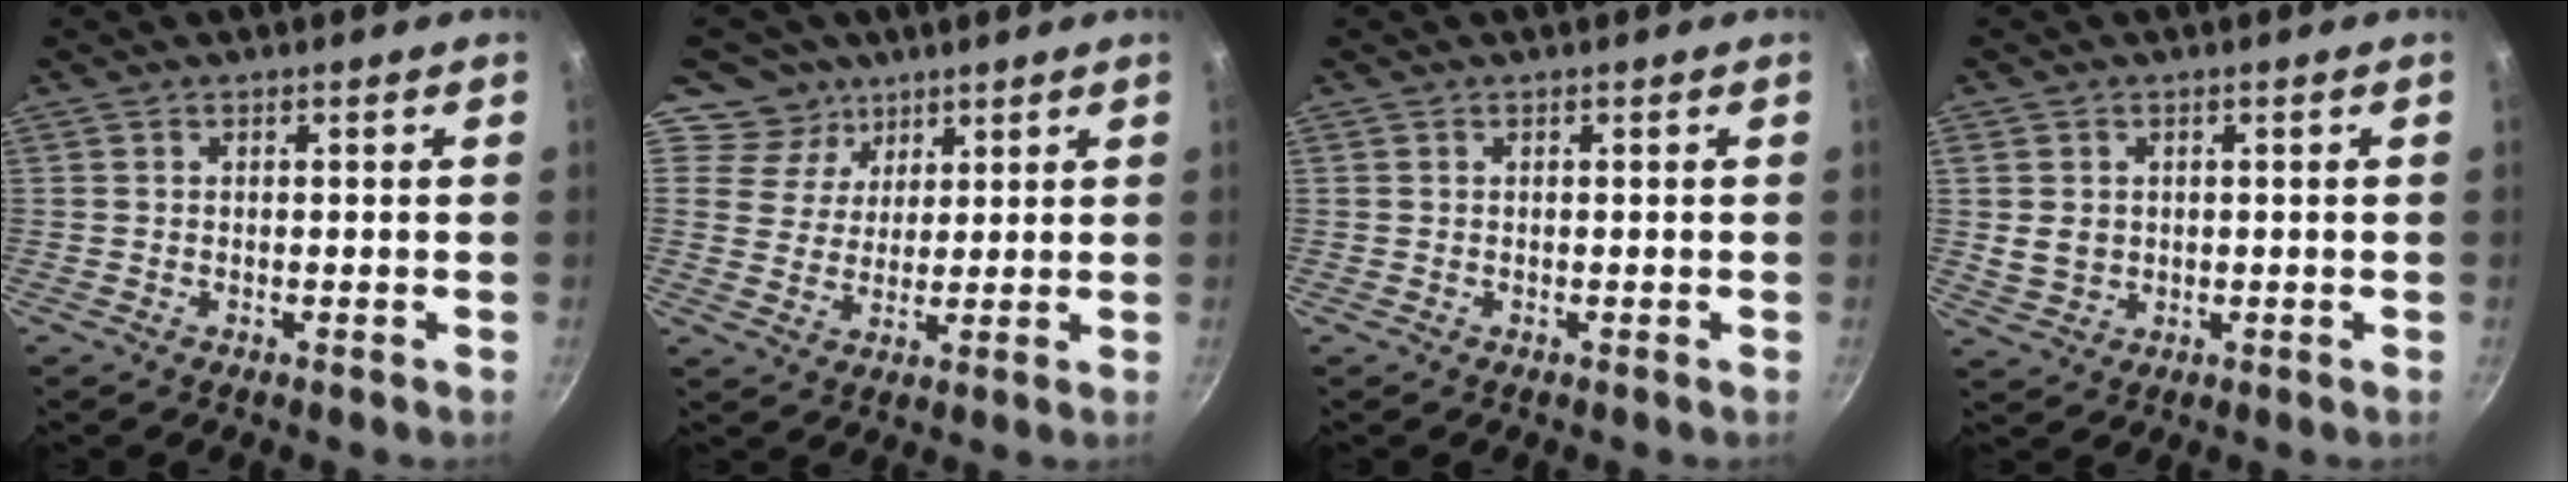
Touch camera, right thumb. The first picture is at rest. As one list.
[{"total": 6.5, "force": [4.1, 5.0, 0.4], "torque": [0.033, -0.026, 0.064]}, {"total": 0.0}, {"total": 4.2, "force": [0.4, 3.5, 2.3], "torque": [-0.033, -0.001, 0.014]}]